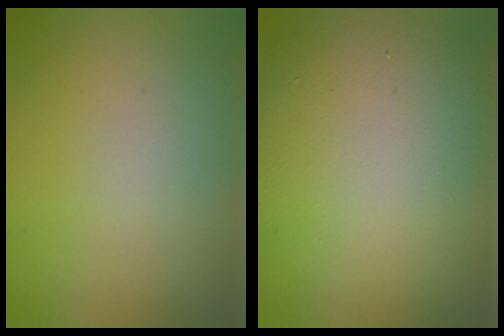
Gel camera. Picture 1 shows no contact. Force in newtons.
{"total": 13.9, "press": 13.9, "slide": 0.7}